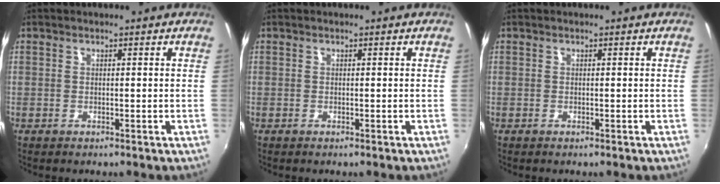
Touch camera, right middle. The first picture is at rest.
{"total": 0.0}
{"total": 0.0}